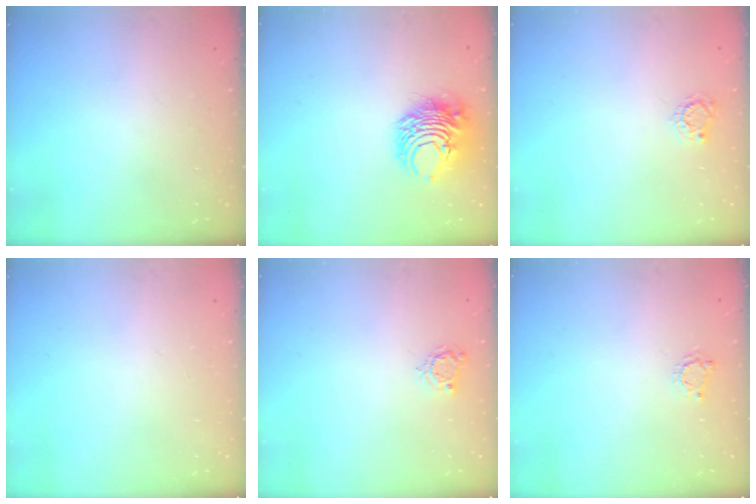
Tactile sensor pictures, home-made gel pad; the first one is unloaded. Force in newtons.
{"total": 10.7, "press": 10.6, "slide": 1.6}
{"total": 3.7, "press": 3.7, "slide": 0.3}
{"total": 0.0}
{"total": 5.4, "press": 5.4, "slide": 0.3}
{"total": 3.7, "press": 3.6, "slide": 0.5}